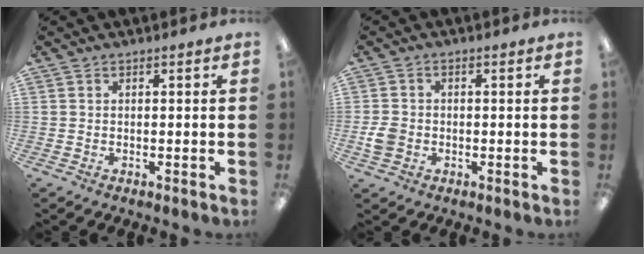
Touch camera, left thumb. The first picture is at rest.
{"total": 4.1, "force": [-1.0, 3.4, 2.1], "torque": [-0.033, 0.004, -0.019]}